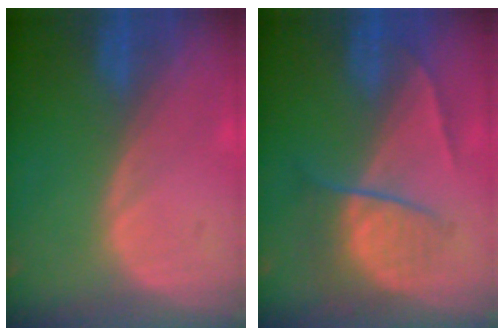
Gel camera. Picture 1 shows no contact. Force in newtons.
{"total": 6.8, "press": 6.0, "slide": 3.2}